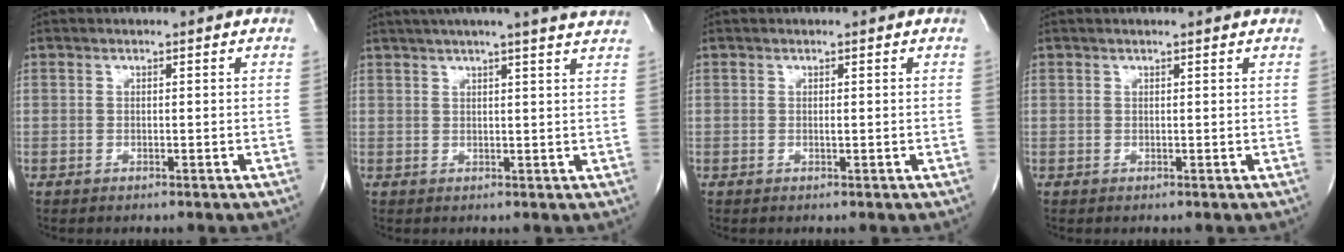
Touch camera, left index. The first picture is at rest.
{"total": 13.7, "force": [12.1, -0.9, 6.5], "torque": [-0.110, 0.001, 0.143]}
{"total": 0.0}
{"total": 2.2, "force": [2.1, -0.1, 0.9], "torque": [-0.014, 0.013, 0.023]}